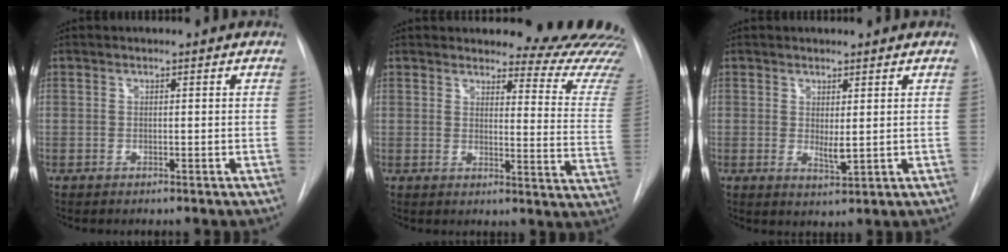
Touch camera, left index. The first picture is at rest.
{"total": 16.6, "force": [16.5, 0.5, 1.9], "torque": [-0.002, -0.153, 0.160]}
{"total": 2.5, "force": [0.8, 0.7, 2.3], "torque": [-0.041, -0.008, 0.020]}